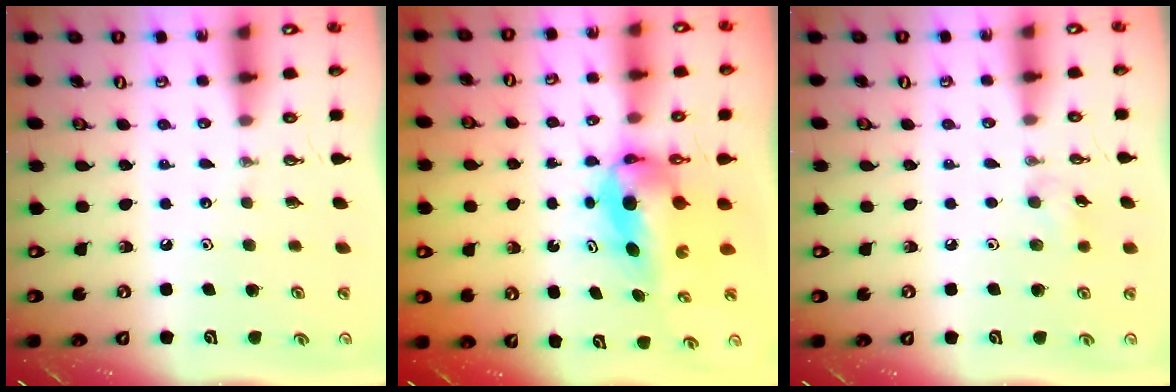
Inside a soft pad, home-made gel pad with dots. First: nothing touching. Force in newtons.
{"total": 6.4, "press": 6.0, "slide": 2.1}
{"total": 5.8, "press": 5.6, "slide": 1.4}